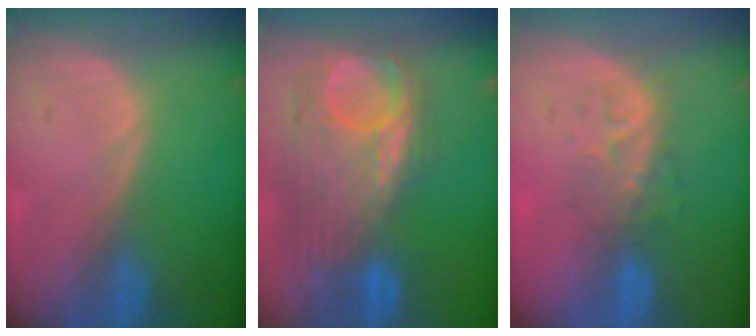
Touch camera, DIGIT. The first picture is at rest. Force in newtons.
{"total": 11.4, "press": 10.5, "slide": 4.6}
{"total": 4.6, "press": 4.5, "slide": 1.1}